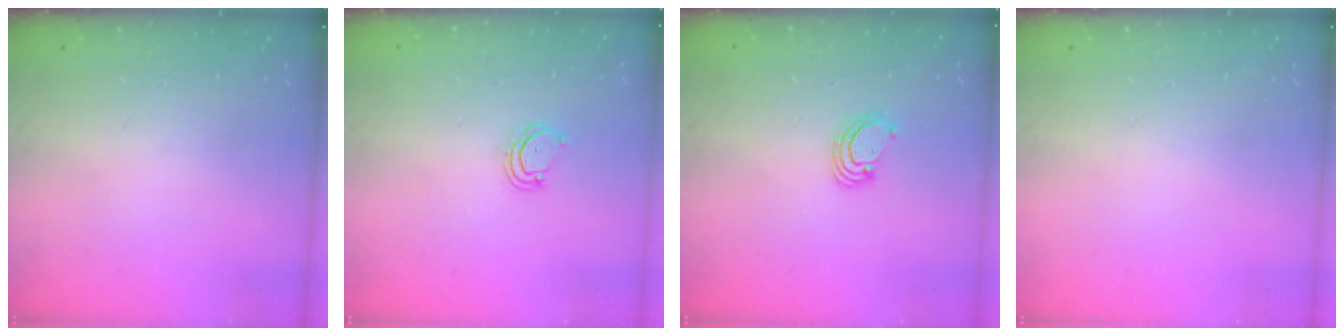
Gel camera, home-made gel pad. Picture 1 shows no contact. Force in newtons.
{"total": 4.2, "press": 4.1, "slide": 0.4}
{"total": 3.4, "press": 3.4, "slide": 0.3}
{"total": 0.0}